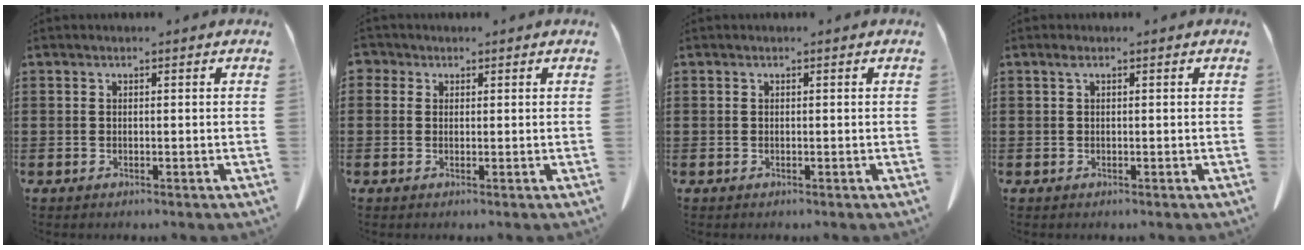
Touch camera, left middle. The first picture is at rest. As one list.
[{"total": 1.3, "force": [0.5, 1.2, 0.3], "torque": [-0.010, 0.006, 0.009]}, {"total": 0.0}, {"total": 0.7, "force": [0.2, 0.2, 0.6], "torque": [-0.015, 0.003, 0.003]}]